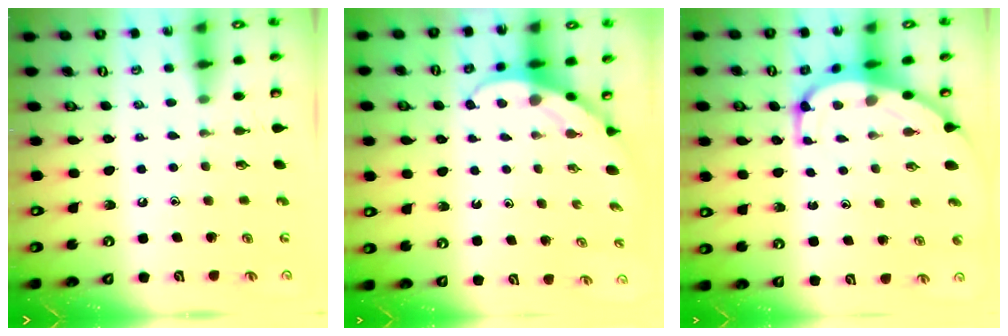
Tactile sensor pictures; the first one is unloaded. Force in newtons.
{"total": 4.0, "press": 4.0, "slide": 0.4}
{"total": 9.8, "press": 9.7, "slide": 1.0}